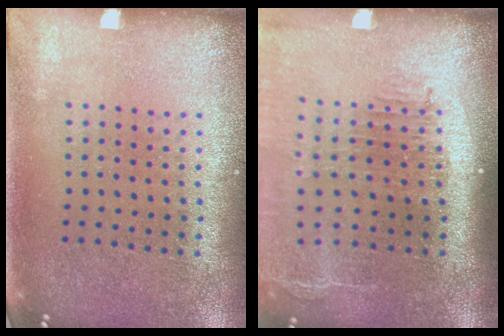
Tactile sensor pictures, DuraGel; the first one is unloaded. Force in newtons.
{"total": 2.5, "press": 2.0, "slide": 1.5}